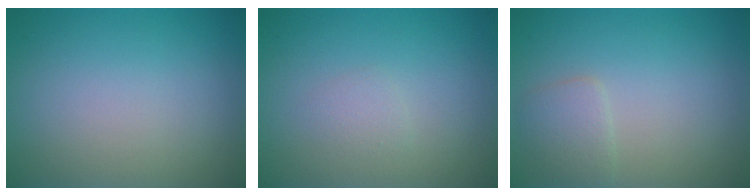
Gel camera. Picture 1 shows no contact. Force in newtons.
{"total": 0.9, "press": 0.9, "slide": 0.1}
{"total": 1.8, "press": 1.8, "slide": 0.0}